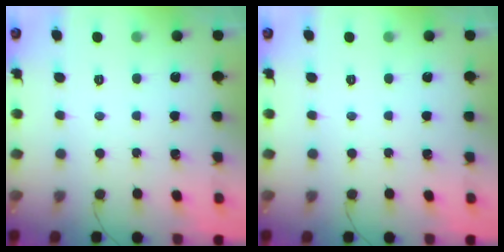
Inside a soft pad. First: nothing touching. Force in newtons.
{"total": 0.0}